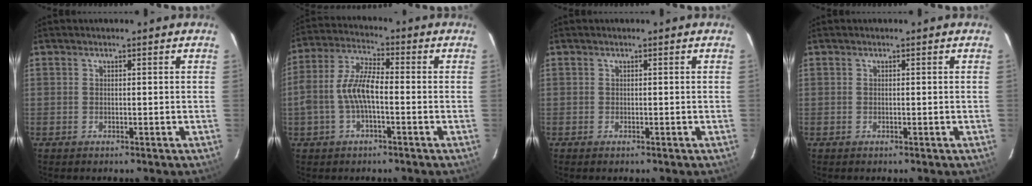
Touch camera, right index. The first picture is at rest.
{"total": 8.6, "force": [-1.9, 3.2, 7.8], "torque": [-0.167, 0.014, -0.037]}
{"total": 0.0}
{"total": 0.0}